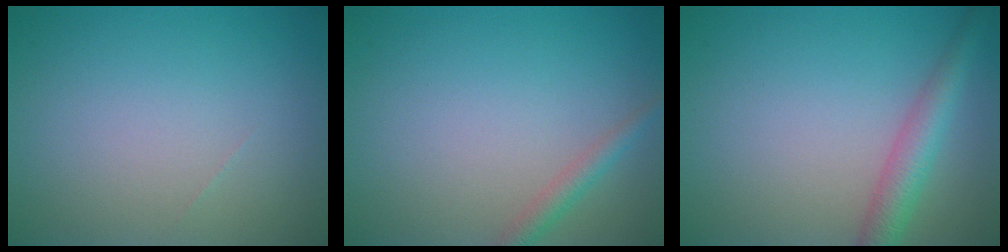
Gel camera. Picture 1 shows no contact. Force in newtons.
{"total": 1.7, "press": 1.7, "slide": 0.1}
{"total": 3.4, "press": 3.4, "slide": 0.2}